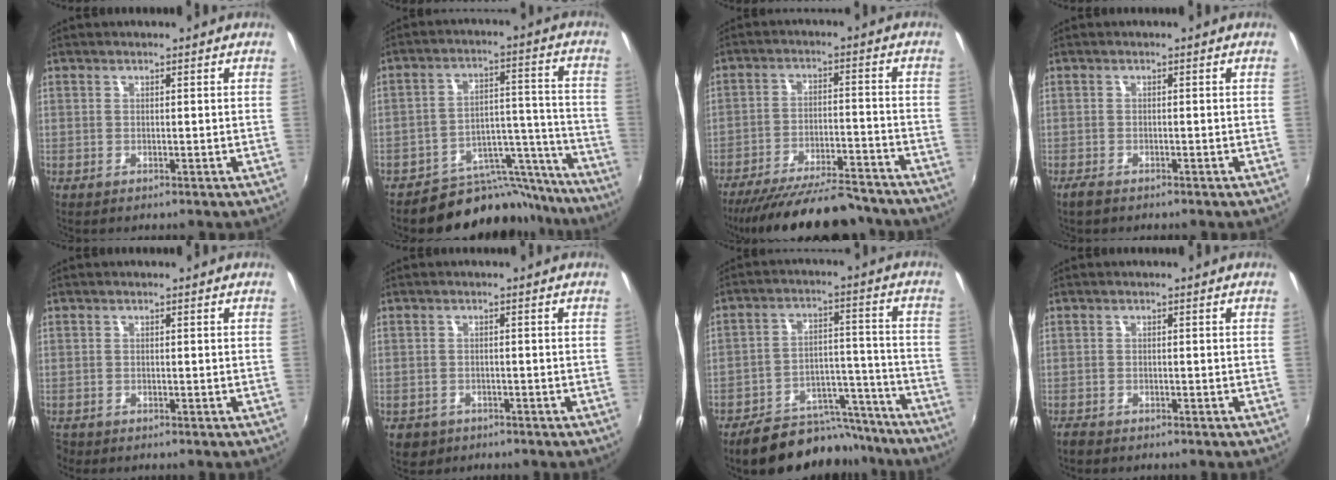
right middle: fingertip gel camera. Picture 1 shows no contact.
{"total": 15.5, "force": [-14.3, 5.6, 1.3], "torque": [-0.005, 0.065, -0.204]}
{"total": 20.7, "force": [-18.4, 4.1, 8.5], "torque": [-0.162, -0.020, -0.260]}
{"total": 1.9, "force": [-1.6, 0.6, 0.8], "torque": [-0.022, -0.005, -0.031]}
{"total": 1.2, "force": [-1.0, 0.6, 0.1], "torque": [-0.006, -0.002, -0.019]}
{"total": 3.7, "force": [-2.1, 2.8, 1.1], "torque": [-0.032, -0.006, -0.030]}
{"total": 16.7, "force": [-14.7, 6.1, 5.0], "torque": [-0.092, 0.033, -0.196]}
{"total": 1.7, "force": [-1.6, 0.6, 0.4], "torque": [-0.014, -0.006, -0.031]}